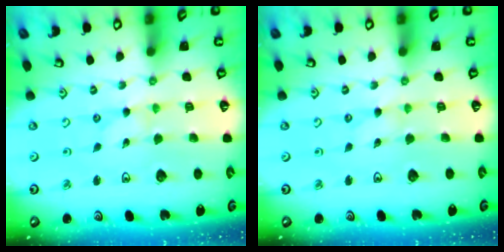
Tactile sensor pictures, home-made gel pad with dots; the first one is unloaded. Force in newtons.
{"total": 0.0}